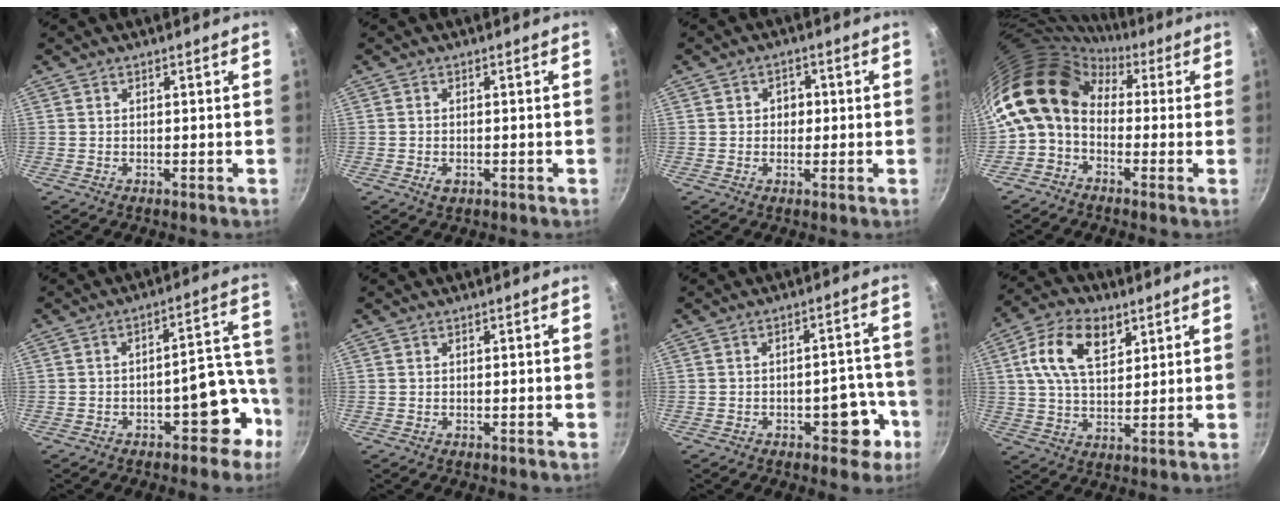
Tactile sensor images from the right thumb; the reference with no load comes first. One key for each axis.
{"total": 1.9, "fx": -0.7, "fy": 1.2, "fz": 1.3, "tx": -0.025, "ty": 0.000, "tz": -0.012}
{"total": 3.3, "fx": 0.2, "fy": 2.8, "fz": 1.7, "tx": -0.007, "ty": 0.004, "tz": -0.001}
{"total": 13.4, "fx": 1.1, "fy": 9.9, "fz": 8.9, "tx": -0.148, "ty": 0.031, "tz": -0.009}
{"total": 9.8, "fx": -4.8, "fy": 5.2, "fz": 6.7, "tx": -0.025, "ty": 0.081, "tz": -0.056}
{"total": 0.0}
{"total": 8.0, "fx": -3.5, "fy": 4.4, "fz": 5.6, "tx": -0.026, "ty": 0.037, "tz": -0.038}
{"total": 12.7, "fx": 5.1, "fy": 7.4, "fz": 9.0, "tx": -0.146, "ty": -0.004, "tz": 0.085}